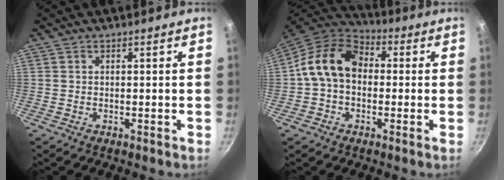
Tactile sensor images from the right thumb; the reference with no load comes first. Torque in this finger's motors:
{"motor_torque": [1.50, 1.80, 1.12, -0.75, 0.09]}